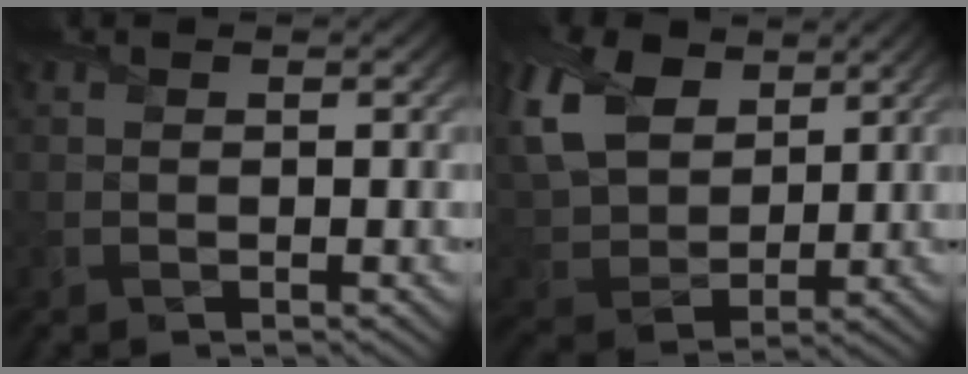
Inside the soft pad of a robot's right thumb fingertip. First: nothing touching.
{"total": 12.4, "force": [6.2, 7.9, 7.3], "torque": [-0.217, 0.026, 0.119]}